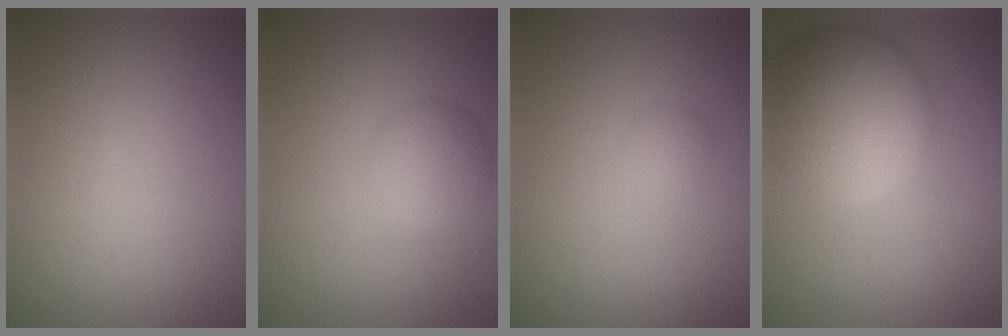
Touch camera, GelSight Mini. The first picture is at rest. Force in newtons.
{"total": 2.9, "press": 2.9, "slide": 0.2}
{"total": 0.8, "press": 0.8, "slide": 0.0}
{"total": 10.1, "press": 10.1, "slide": 0.9}